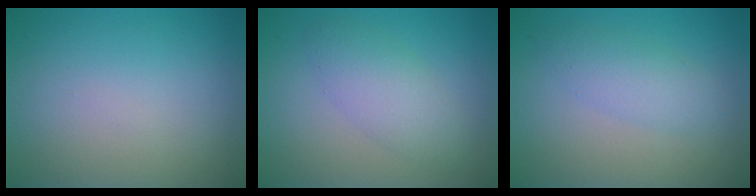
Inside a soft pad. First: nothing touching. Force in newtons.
{"total": 3.2, "press": 3.2, "slide": 0.1}
{"total": 2.5, "press": 2.5, "slide": 0.1}